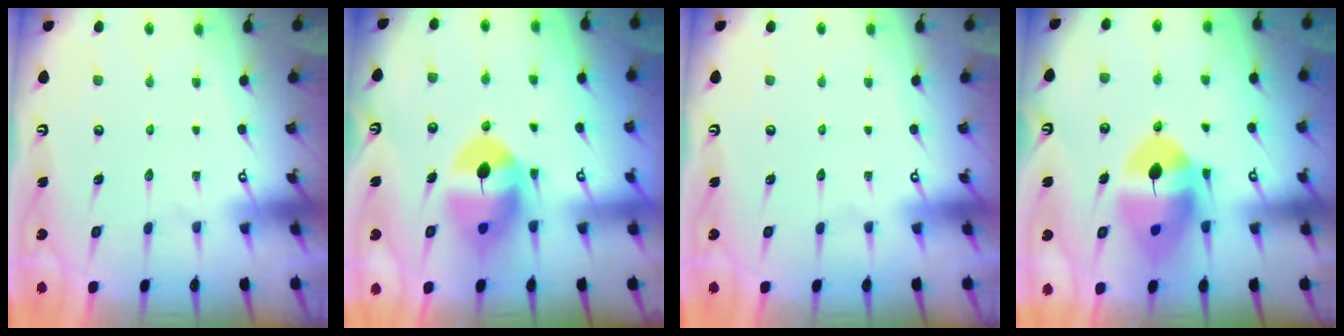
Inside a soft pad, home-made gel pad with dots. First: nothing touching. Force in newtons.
{"total": 10.8, "press": 10.6, "slide": 1.9}
{"total": 0.0}
{"total": 13.1, "press": 12.9, "slide": 2.1}